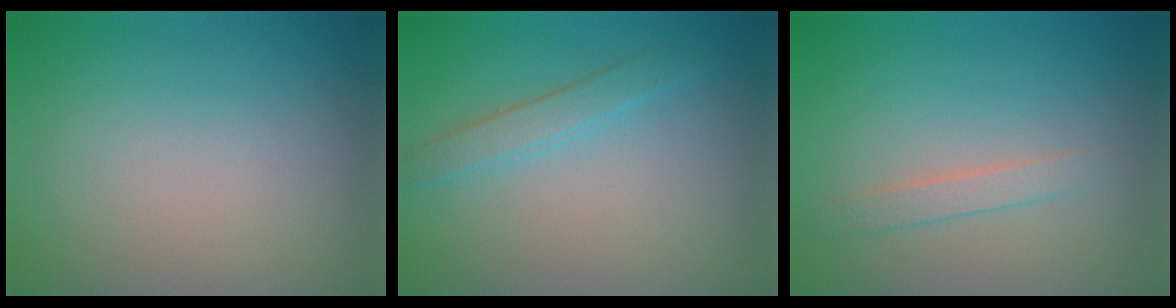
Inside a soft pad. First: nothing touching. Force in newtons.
{"total": 1.8, "press": 1.8, "slide": 0.1}
{"total": 1.5, "press": 1.5, "slide": 0.1}